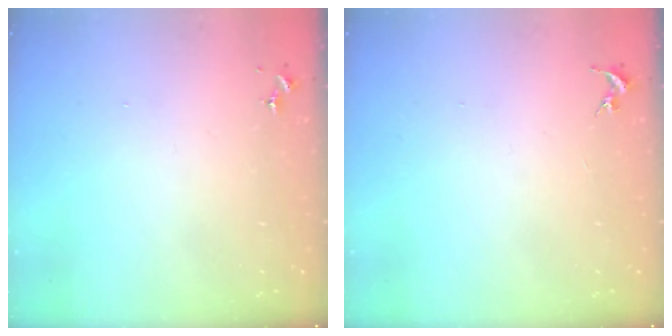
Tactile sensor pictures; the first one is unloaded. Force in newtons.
{"total": 0.0}